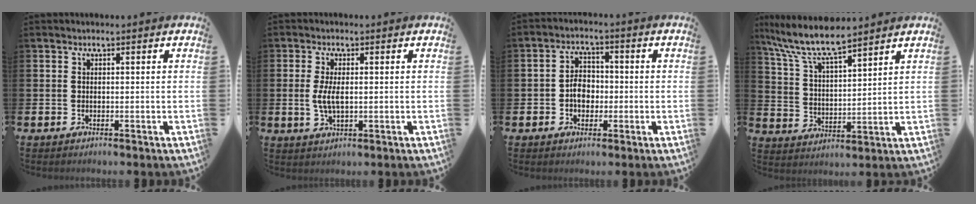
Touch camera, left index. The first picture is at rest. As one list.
[{"total": 3.6, "force": [0.3, 1.5, 3.3], "torque": [-0.065, -0.001, 0.000]}, {"total": 3.9, "force": [-0.8, 2.8, 2.6], "torque": [-0.035, 0.002, -0.020]}, {"total": 8.8, "force": [7.8, 1.4, 3.8], "torque": [-0.099, -0.036, 0.138]}]